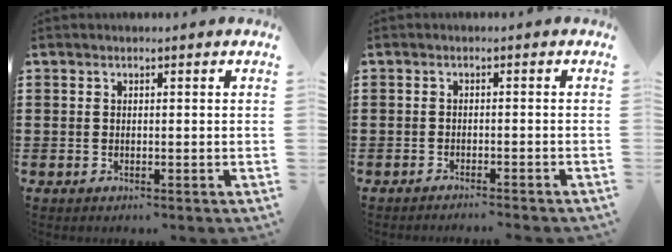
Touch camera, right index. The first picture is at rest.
{"total": 1.7, "force": [-1.7, -0.5, 0.1], "torque": [-0.003, 0.001, -0.033]}